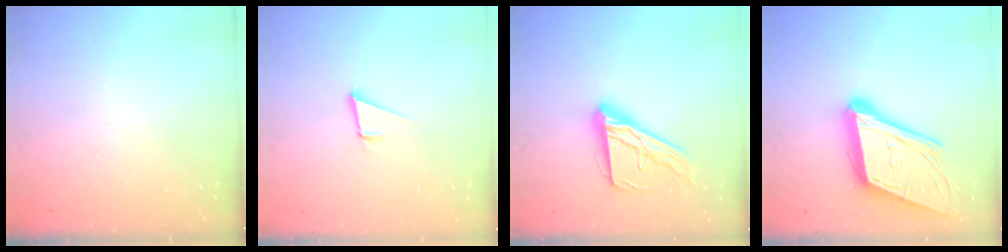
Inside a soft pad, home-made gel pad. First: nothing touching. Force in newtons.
{"total": 3.7, "press": 2.9, "slide": 2.2}
{"total": 16.5, "press": 16.4, "slide": 1.5}
{"total": 22.1, "press": 21.7, "slide": 4.6}